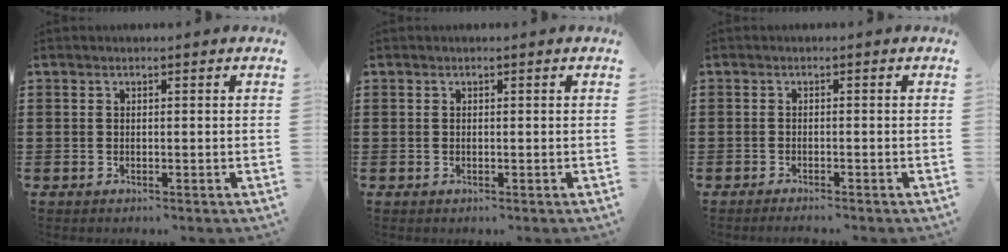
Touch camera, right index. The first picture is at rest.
{"total": 0.0}
{"total": 0.9, "force": [-0.9, 0.0, 0.1], "torque": [-0.004, 0.001, -0.017]}